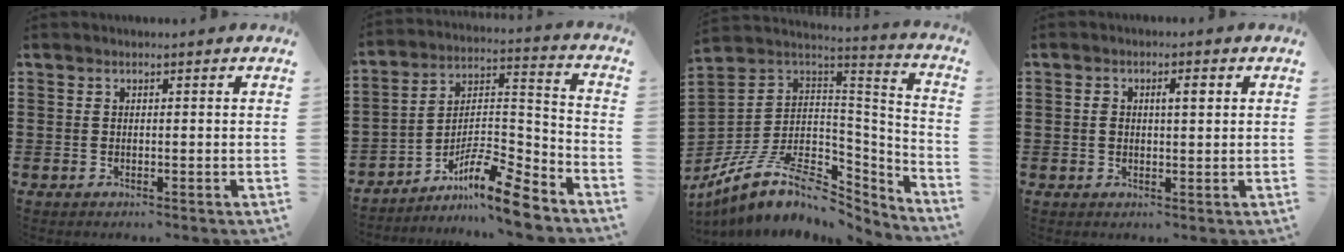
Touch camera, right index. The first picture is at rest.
{"total": 10.0, "force": [-7.9, 2.1, 5.9], "torque": [-0.100, 0.009, -0.151]}
{"total": 11.7, "force": [-6.2, 6.1, 7.8], "torque": [-0.169, 0.004, -0.112]}
{"total": 2.7, "force": [0.5, 0.9, 2.5], "torque": [-0.041, 0.002, 0.003]}